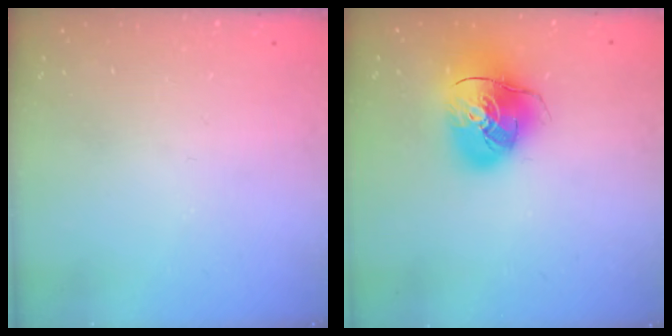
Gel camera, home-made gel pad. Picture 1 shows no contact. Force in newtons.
{"total": 16.3, "press": 16.1, "slide": 2.4}